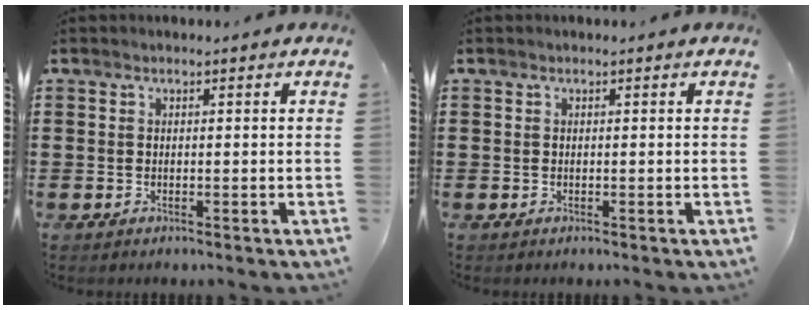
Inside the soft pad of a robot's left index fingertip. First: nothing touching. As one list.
[{"total": 0.0}]